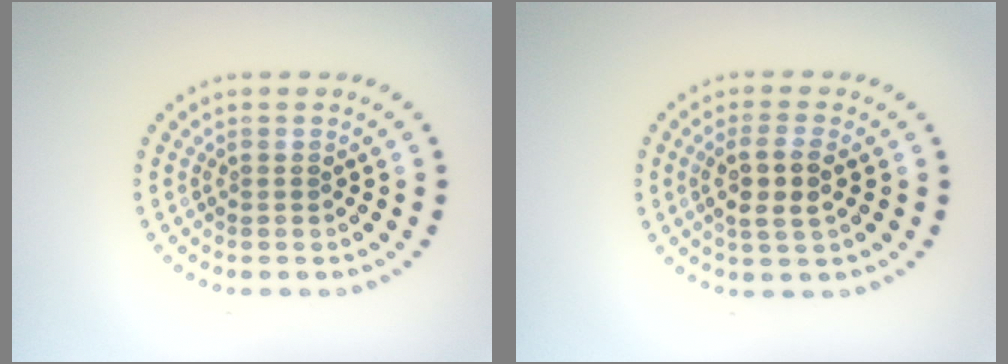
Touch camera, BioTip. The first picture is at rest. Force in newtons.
{"total": 3.1, "press": 2.9, "slide": 1.1}